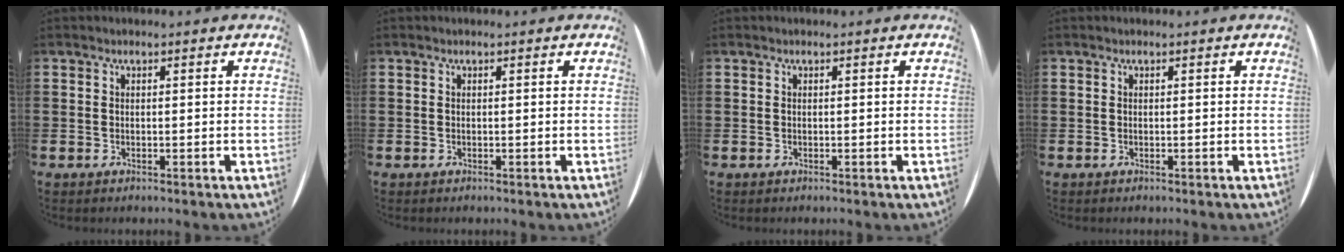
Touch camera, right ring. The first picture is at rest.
{"total": 0.0}
{"total": 0.0}
{"total": 0.0}